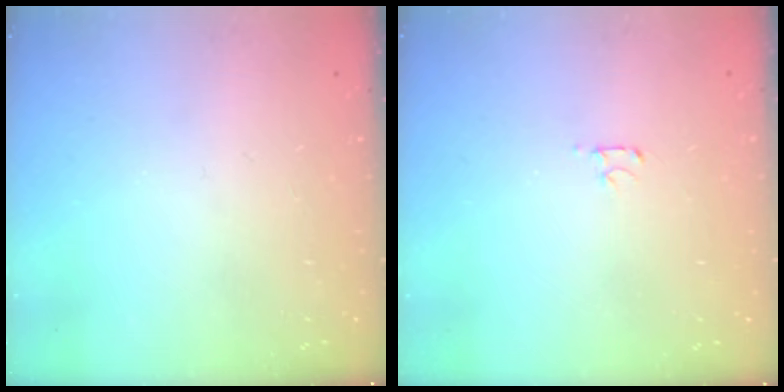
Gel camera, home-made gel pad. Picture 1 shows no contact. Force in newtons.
{"total": 2.5, "press": 2.4, "slide": 0.3}